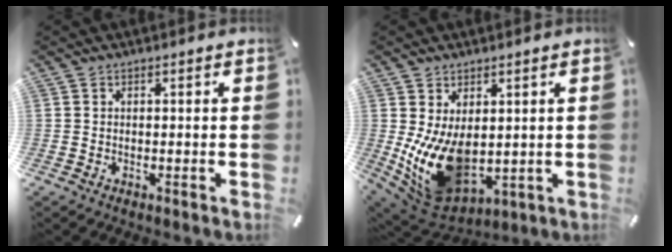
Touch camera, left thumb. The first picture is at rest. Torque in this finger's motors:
{"motor_torque": [2.46, 2.49, 1.12, -0.45, 0.45]}